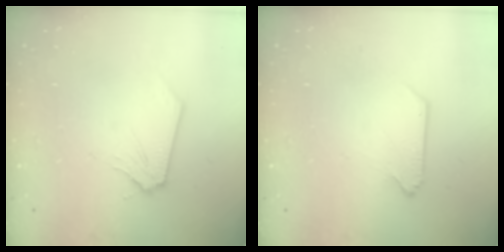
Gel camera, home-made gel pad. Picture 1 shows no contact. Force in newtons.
{"total": 0.0}